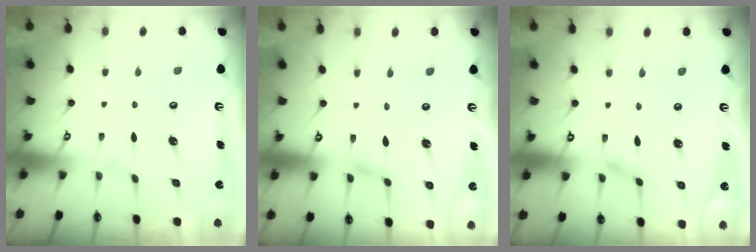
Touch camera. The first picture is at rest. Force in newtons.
{"total": 1.5, "press": 1.5, "slide": 0.2}
{"total": 1.2, "press": 1.2, "slide": 0.1}